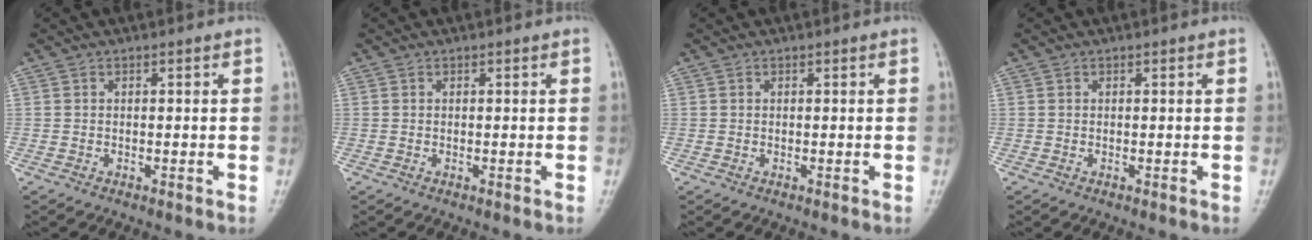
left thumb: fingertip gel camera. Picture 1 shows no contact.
{"total": 0.0}
{"total": 0.0}
{"total": 0.0}